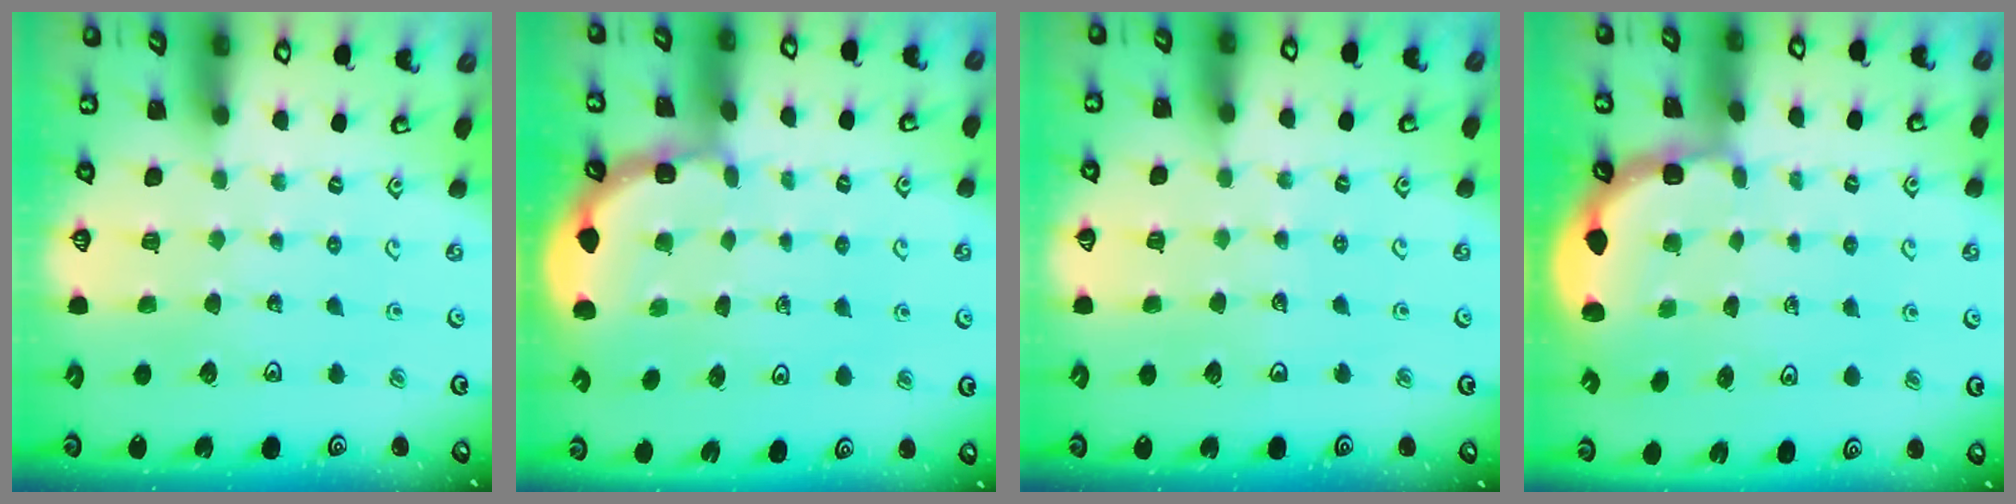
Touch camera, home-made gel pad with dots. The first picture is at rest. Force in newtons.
{"total": 2.1, "press": 2.1, "slide": 0.2}
{"total": 2.4, "press": 2.4, "slide": 0.2}
{"total": 1.8, "press": 1.4, "slide": 1.1}